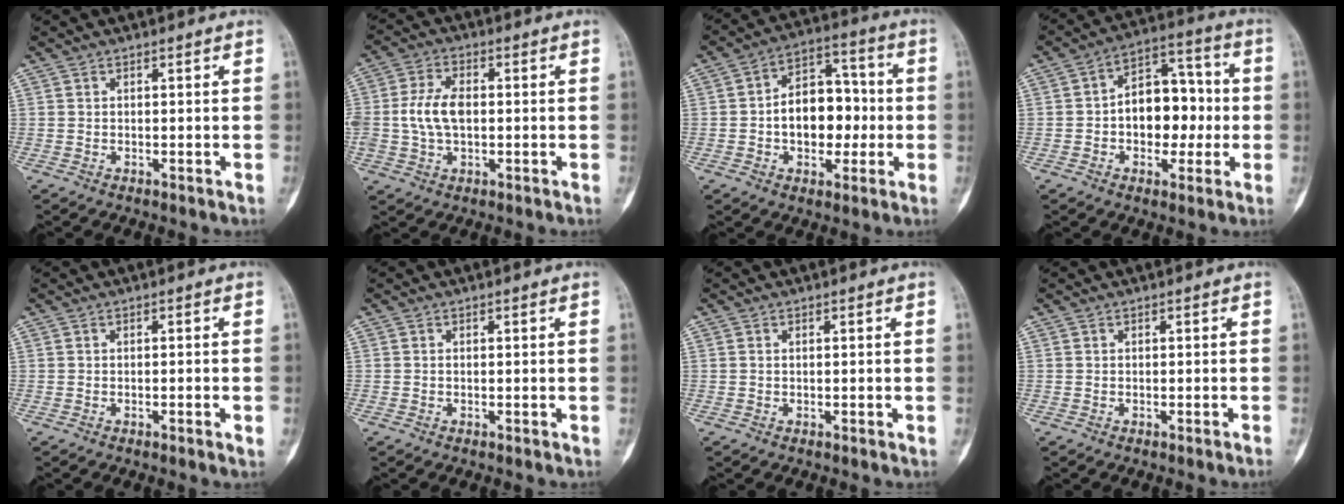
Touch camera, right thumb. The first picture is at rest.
{"total": 7.8, "force": [-0.1, 4.7, 6.3], "torque": [-0.128, 0.012, -0.002]}
{"total": 13.3, "force": [-1.1, 9.1, 9.7], "torque": [-0.102, 0.038, -0.020]}
{"total": 13.3, "force": [-0.9, 8.9, 9.8], "torque": [-0.099, 0.040, -0.018]}
{"total": 1.8, "force": [-0.6, 0.2, 1.6], "torque": [-0.034, -0.001, -0.009]}
{"total": 0.0}
{"total": 0.0}
{"total": 0.8, "force": [-0.6, -0.2, 0.5], "torque": [-0.011, 0.008, -0.005]}